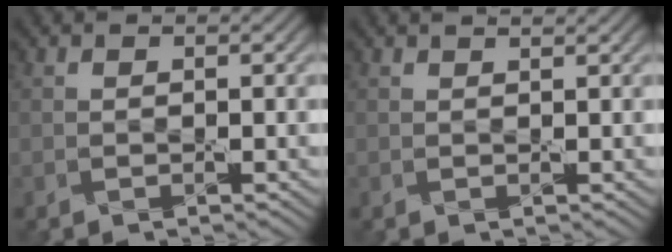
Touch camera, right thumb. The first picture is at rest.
{"total": 0.9, "force": [0.8, 0.0, 0.3], "torque": [-0.010, -0.003, 0.009]}